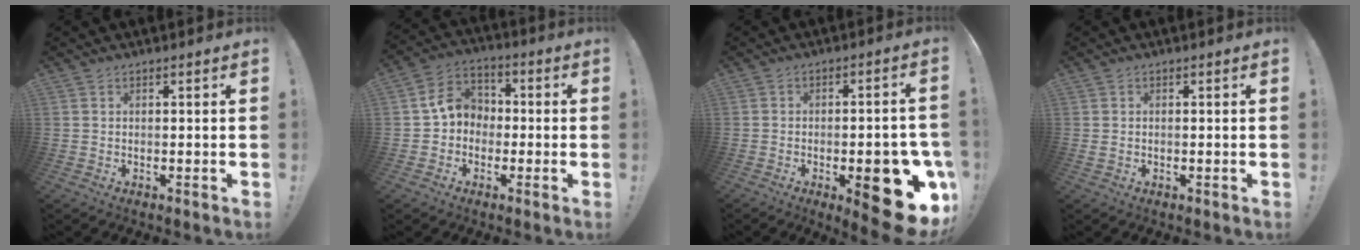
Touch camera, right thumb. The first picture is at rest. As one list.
[{"total": 9.6, "force": [0.3, 8.5, 4.5], "torque": [-0.067, 0.025, 0.014]}, {"total": 17.3, "force": [-6.0, 6.3, 15.0], "torque": [-0.163, 0.027, -0.073]}, {"total": 0.5, "force": [0.3, 0.3, 0.3], "torque": [0.000, 0.000, 0.004]}]